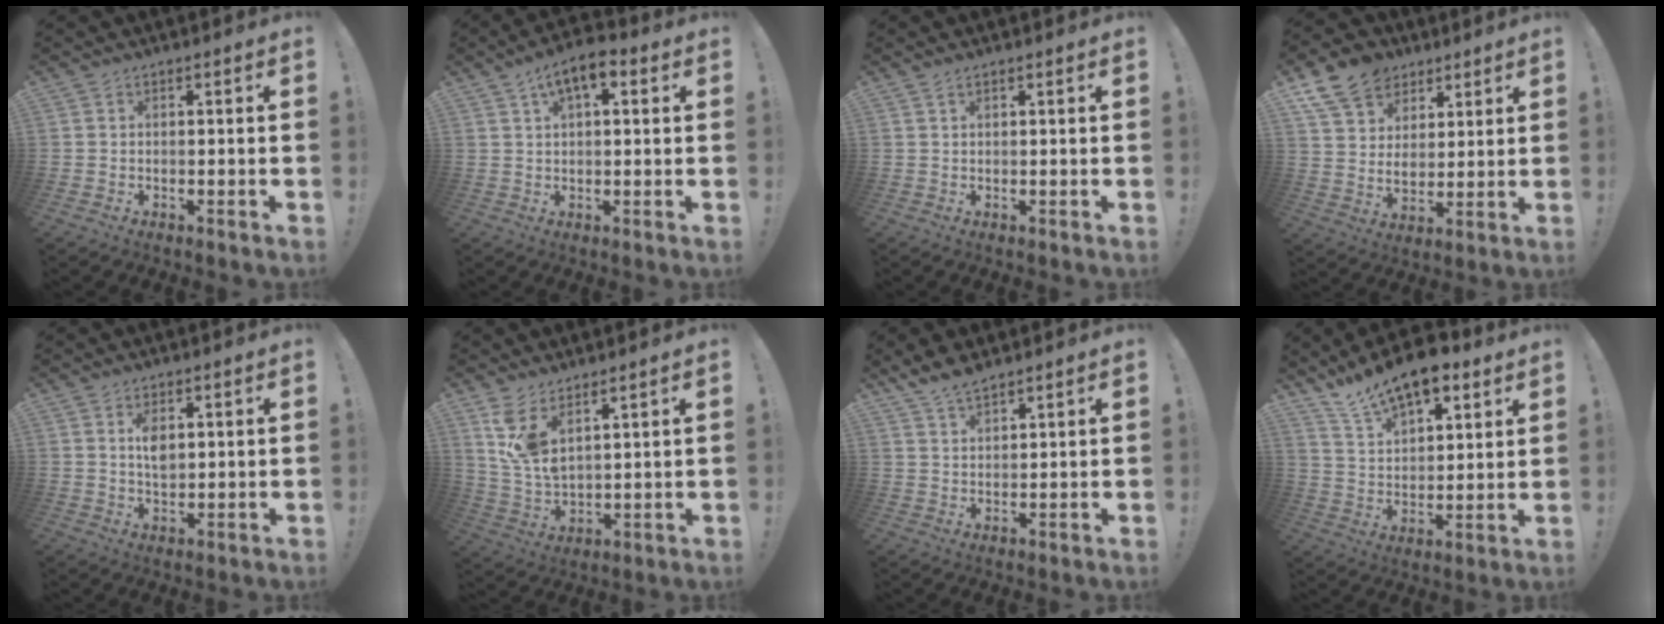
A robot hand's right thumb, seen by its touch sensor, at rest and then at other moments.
{"total": 7.9, "force": [3.3, 3.5, 6.3], "torque": [-0.101, 0.000, 0.060]}
{"total": 1.0, "force": [0.6, 0.3, 0.7], "torque": [-0.023, 0.005, 0.012]}
{"total": 13.3, "force": [7.8, 9.8, 4.6], "torque": [-0.083, -0.048, 0.154]}
{"total": 5.0, "force": [1.5, 3.0, 3.8], "torque": [-0.050, -0.007, 0.021]}
{"total": 9.2, "force": [6.4, 3.6, 5.4], "torque": [-0.110, -0.039, 0.122]}
{"total": 6.0, "force": [5.0, 1.9, 2.6], "torque": [-0.044, -0.024, 0.094]}
{"total": 14.5, "force": [11.1, 6.4, 6.8], "torque": [-0.132, -0.068, 0.203]}